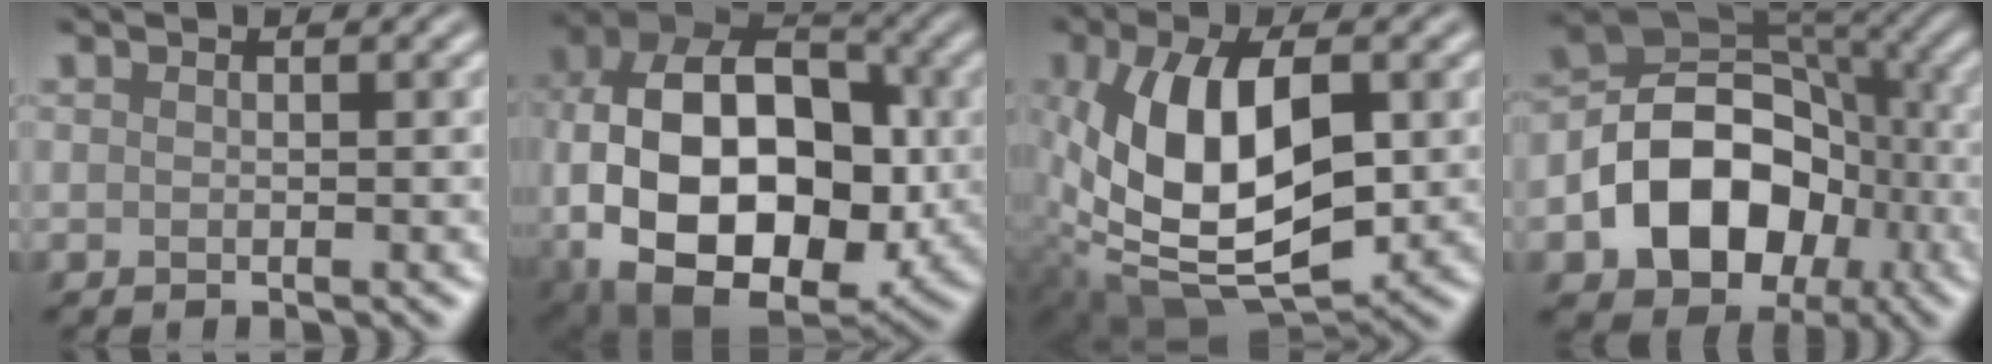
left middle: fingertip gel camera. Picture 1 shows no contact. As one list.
[{"total": 18.0, "force": [-2.1, 12.0, 13.3], "torque": [-0.239, -0.006, -0.034]}, {"total": 12.4, "force": [0.2, 6.8, 10.4], "torque": [-0.209, -0.002, 0.010]}, {"total": 11.5, "force": [-3.6, 8.4, 6.9], "torque": [-0.105, 0.003, -0.062]}]